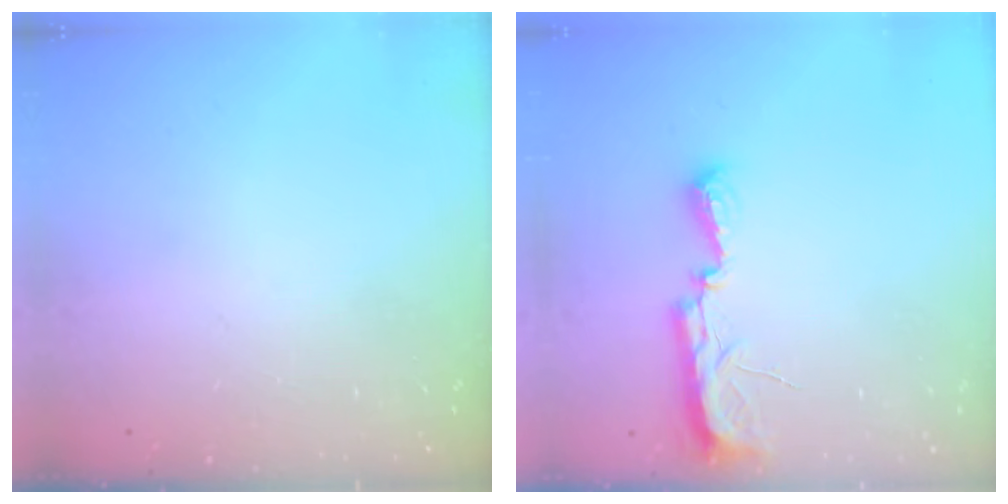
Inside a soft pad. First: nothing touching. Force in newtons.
{"total": 10.5, "press": 8.9, "slide": 5.5}